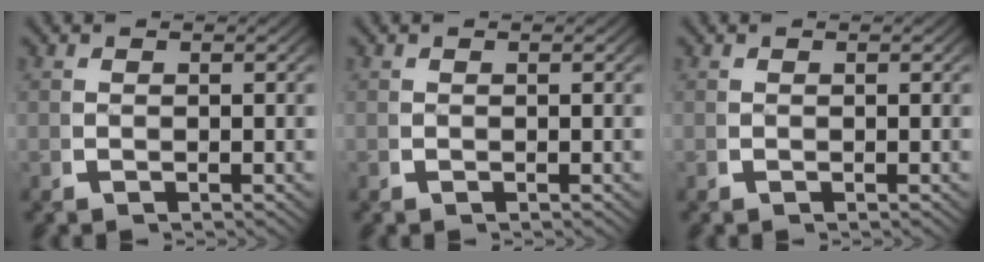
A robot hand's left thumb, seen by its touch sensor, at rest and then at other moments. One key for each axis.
{"total": 0.0}
{"total": 0.0}